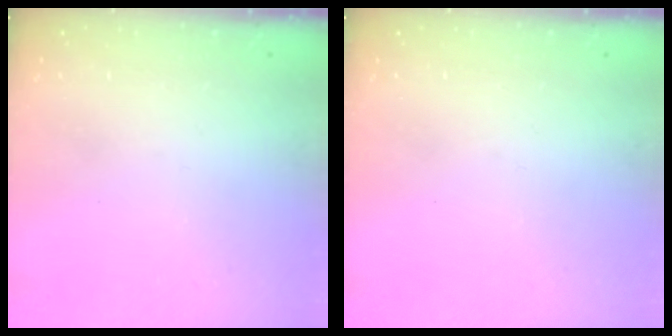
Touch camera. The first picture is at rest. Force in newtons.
{"total": 0.0}